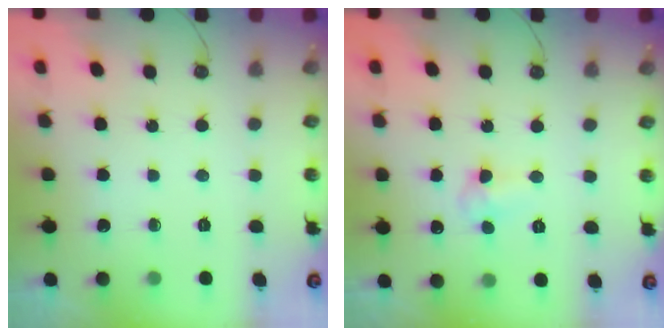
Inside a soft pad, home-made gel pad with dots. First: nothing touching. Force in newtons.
{"total": 3.5, "press": 3.5, "slide": 0.7}